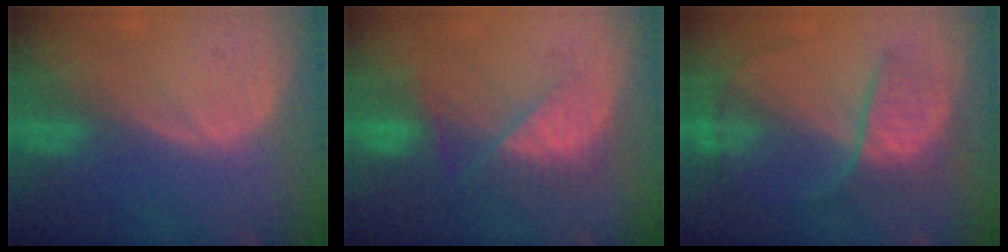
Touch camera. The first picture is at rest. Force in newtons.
{"total": 7.5, "press": 6.8, "slide": 3.3}
{"total": 6.9, "press": 6.6, "slide": 1.7}